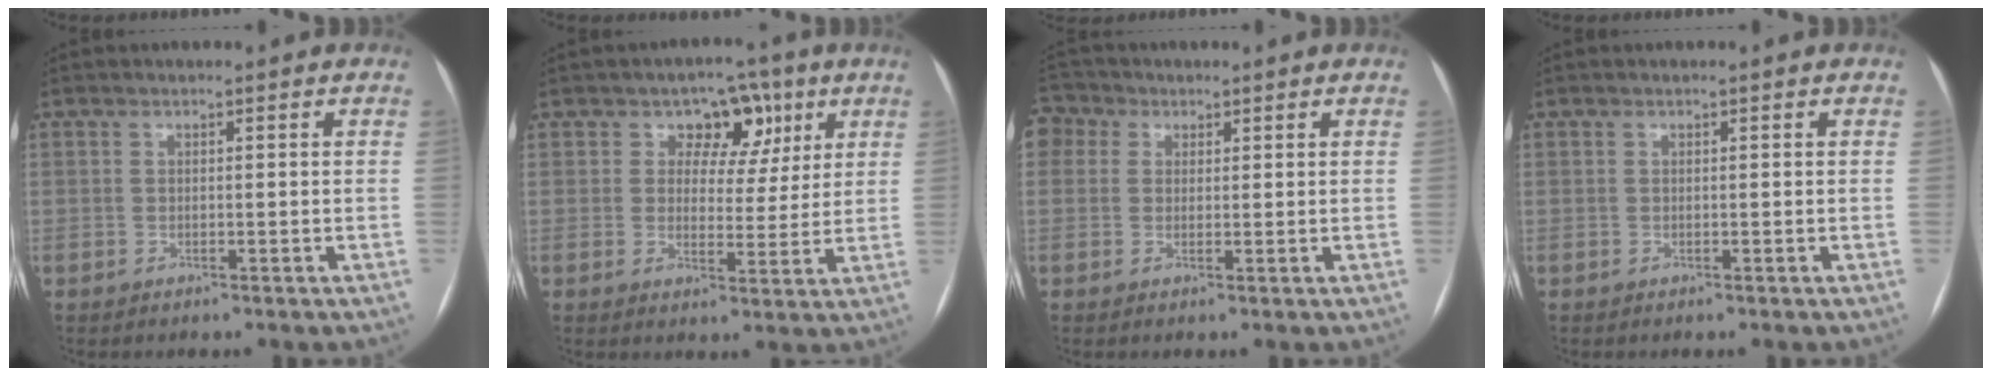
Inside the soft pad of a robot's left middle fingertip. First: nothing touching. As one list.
[{"total": 6.5, "force": [3.1, 4.8, 3.1], "torque": [-0.023, 0.015, 0.042]}, {"total": 4.5, "force": [1.8, 3.9, 1.4], "torque": [-0.037, 0.023, 0.033]}, {"total": 0.0}]